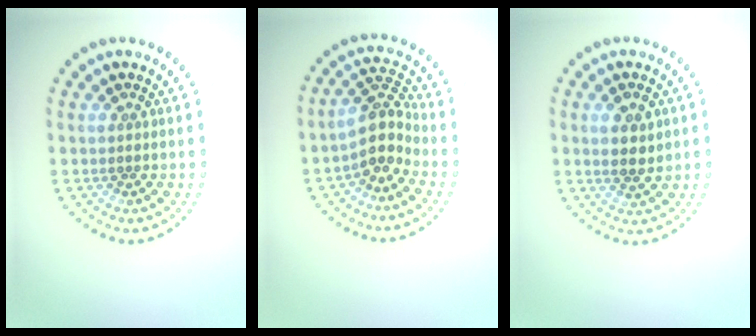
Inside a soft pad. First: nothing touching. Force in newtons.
{"total": 3.5, "press": 2.6, "slide": 2.3}
{"total": 2.2, "press": 2.2, "slide": 0.2}